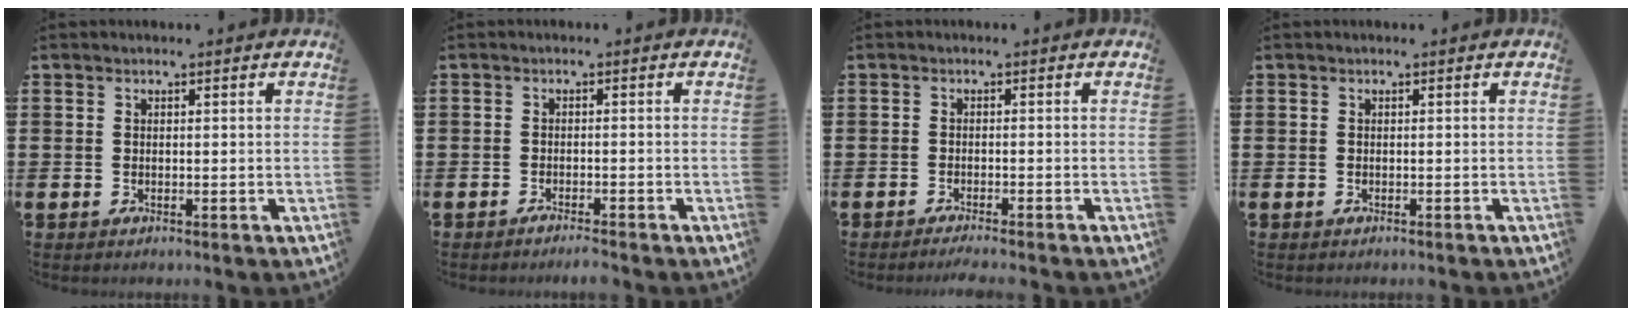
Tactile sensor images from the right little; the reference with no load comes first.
{"total": 1.3, "force": [-1.2, 0.0, 0.4], "torque": [-0.009, -0.001, -0.024]}
{"total": 1.3, "force": [-1.2, -0.1, 0.5], "torque": [-0.007, -0.001, -0.022]}
{"total": 0.0}